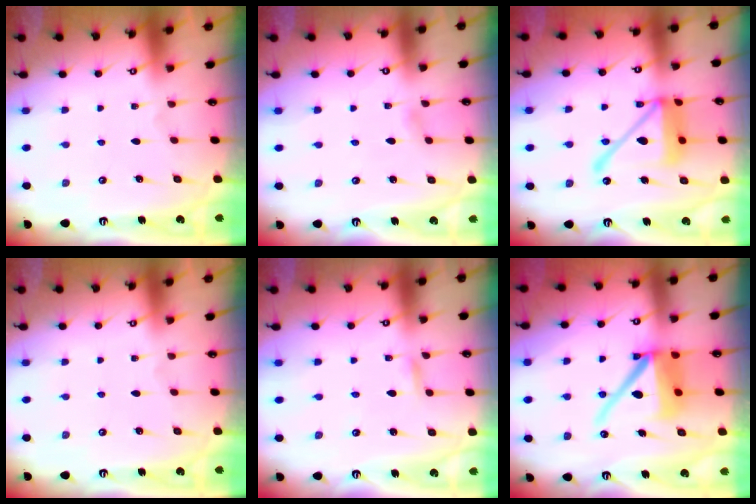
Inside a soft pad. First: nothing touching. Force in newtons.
{"total": 2.6, "press": 2.6, "slide": 0.4}
{"total": 16.8, "press": 16.7, "slide": 2.0}
{"total": 0.0}
{"total": 1.7, "press": 1.7, "slide": 0.1}
{"total": 13.3, "press": 13.2, "slide": 1.9}